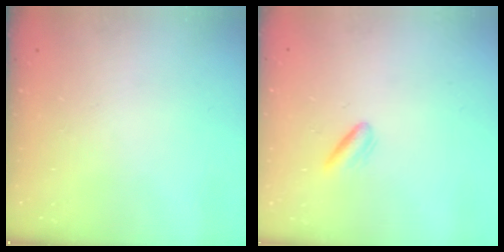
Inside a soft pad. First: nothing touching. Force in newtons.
{"total": 2.7, "press": 2.6, "slide": 0.9}